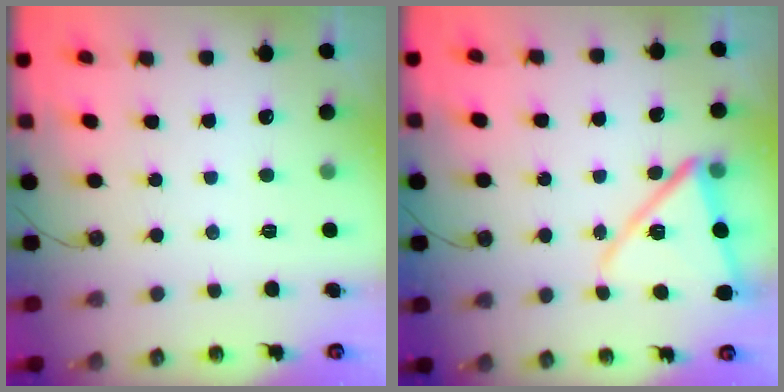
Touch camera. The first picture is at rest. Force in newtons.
{"total": 13.3, "press": 13.3, "slide": 1.4}